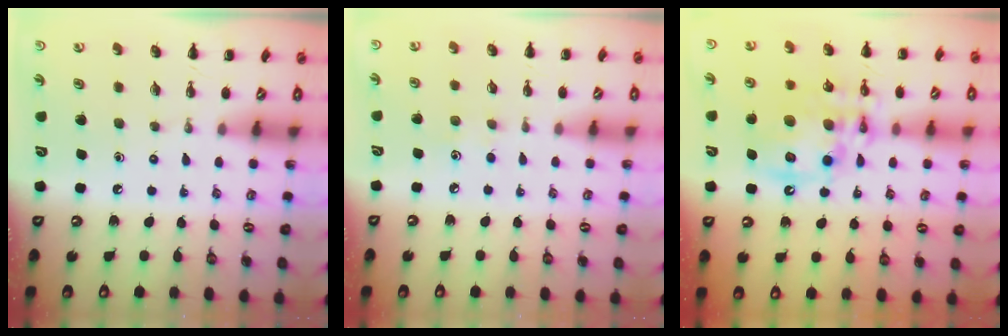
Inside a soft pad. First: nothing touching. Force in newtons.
{"total": 3.5, "press": 3.4, "slide": 0.8}
{"total": 15.0, "press": 14.7, "slide": 3.0}